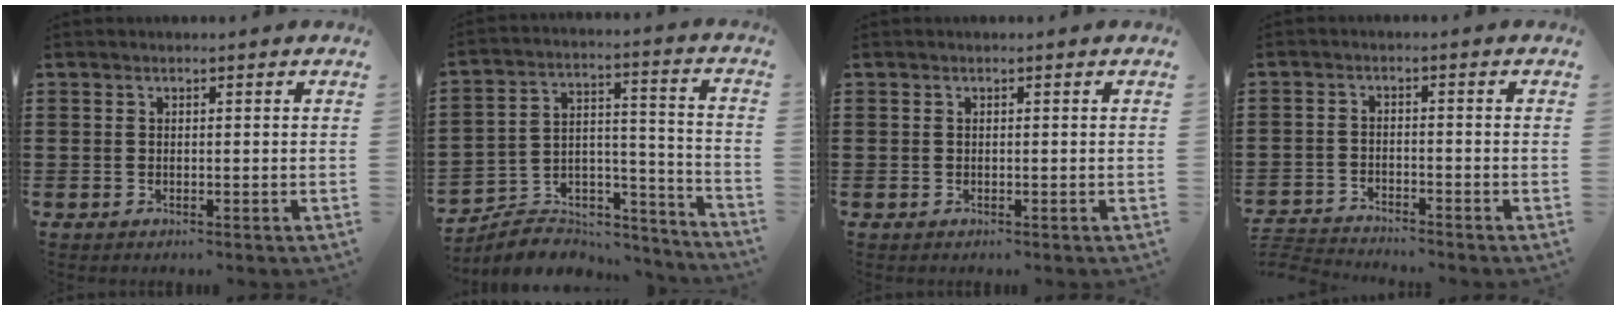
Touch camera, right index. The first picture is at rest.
{"total": 6.0, "force": [-5.1, 2.8, 1.1], "torque": [-0.018, 0.007, -0.097]}
{"total": 0.0}
{"total": 3.0, "force": [-3.0, 0.0, -0.1], "torque": [-0.005, -0.003, -0.065]}